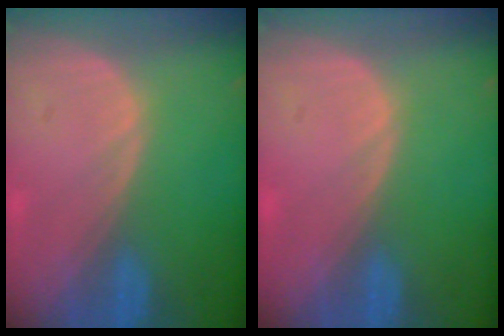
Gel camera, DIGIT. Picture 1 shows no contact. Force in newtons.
{"total": 0.6, "press": 0.0, "slide": 0.6}